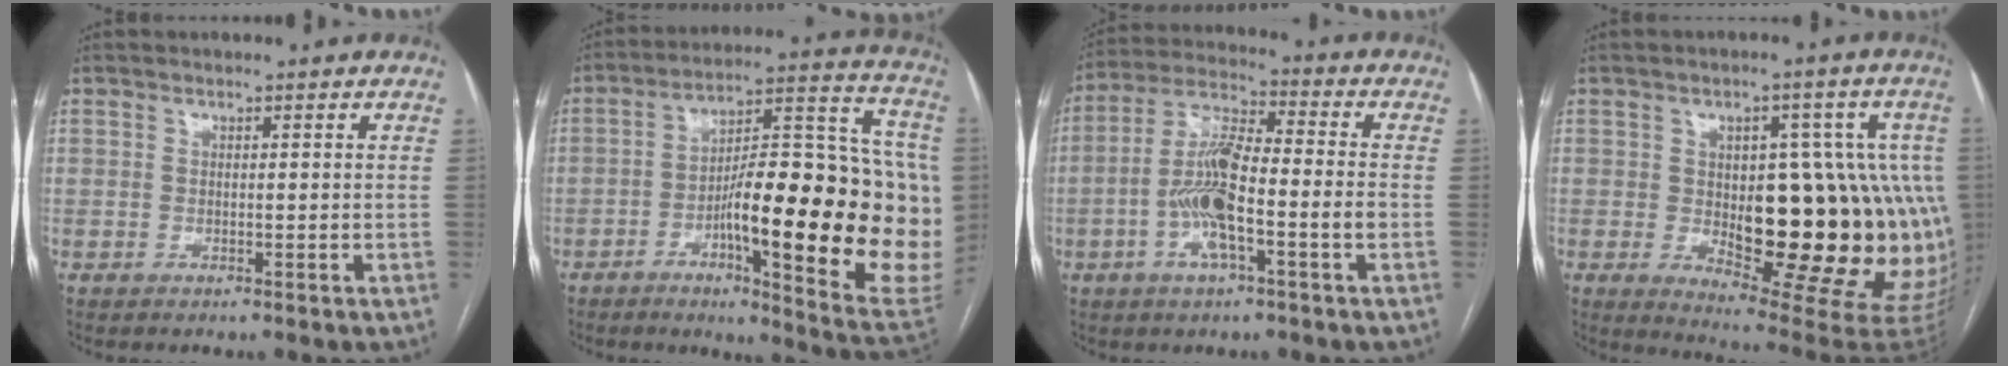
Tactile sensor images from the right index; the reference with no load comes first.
{"total": 26.0, "force": [-4.2, 5.2, 25.2], "torque": [-0.292, 0.021, -0.051]}
{"total": 11.5, "force": [-3.0, 2.1, 10.9], "torque": [-0.219, 0.015, -0.058]}
{"total": 21.6, "force": [-1.0, 8.1, 20.0], "torque": [-0.183, 0.025, 0.016]}